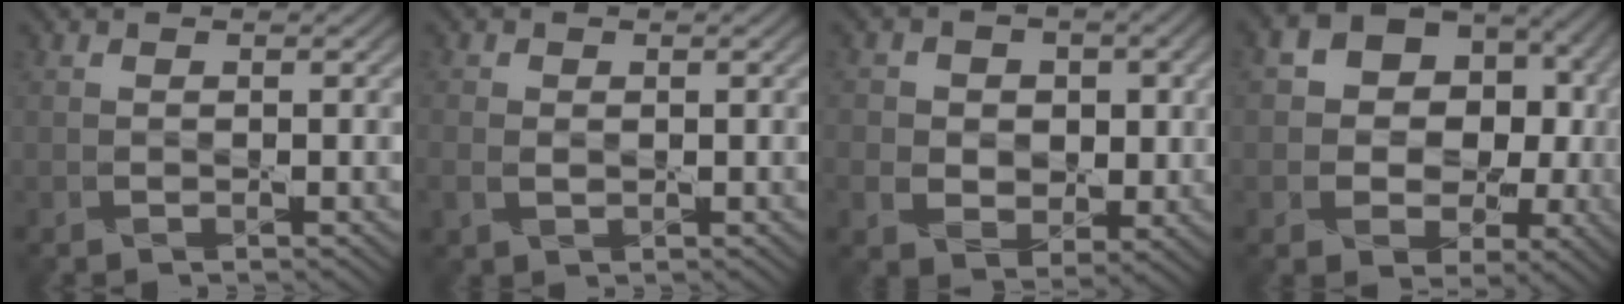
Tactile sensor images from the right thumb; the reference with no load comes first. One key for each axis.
{"total": 2.3, "fx": -0.1, "fy": 1.7, "fz": 1.4, "tx": -0.041, "ty": -0.003, "tz": -0.001}
{"total": 7.4, "fx": 0.6, "fy": 6.7, "fz": 3.2, "tx": -0.077, "ty": -0.003, "tz": 0.001}
{"total": 15.7, "fx": 1.2, "fy": 12.7, "fz": 9.0, "tx": -0.159, "ty": -0.003, "tz": 0.016}